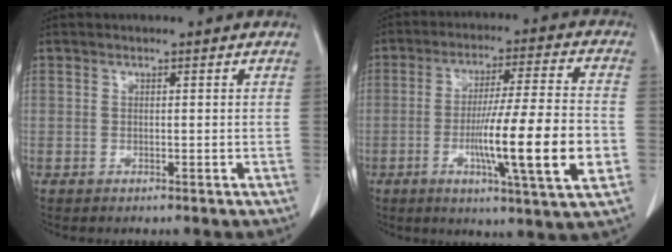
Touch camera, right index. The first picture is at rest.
{"total": 16.3, "force": [-3.9, 0.1, 15.8], "torque": [-0.253, -0.012, -0.066]}